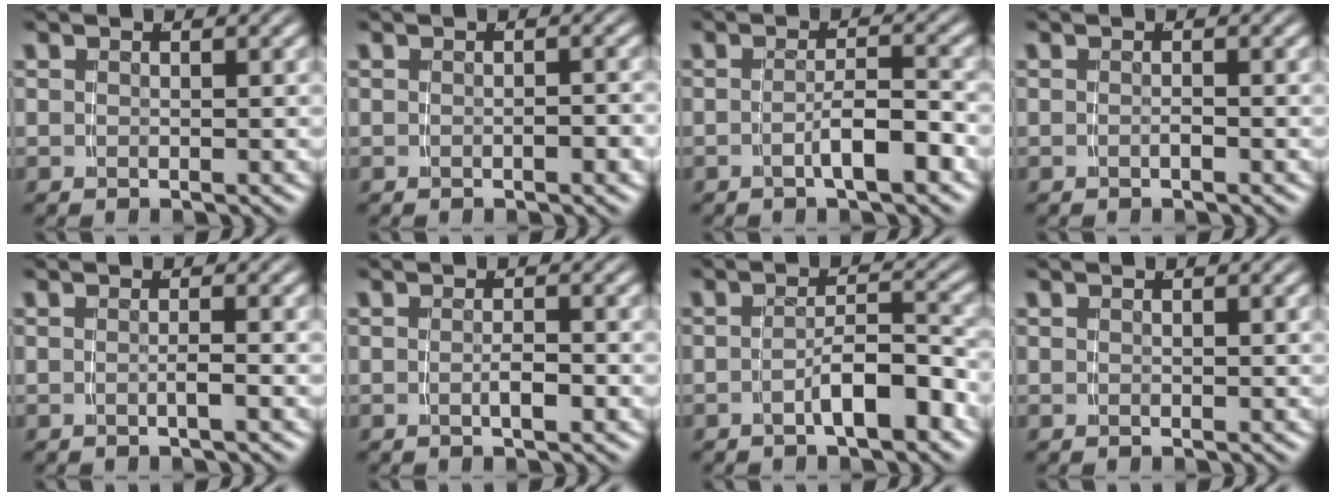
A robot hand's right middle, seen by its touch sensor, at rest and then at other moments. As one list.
[{"total": 0.8, "force": [-0.6, 0.1, 0.4], "torque": [-0.005, 0.003, -0.013]}, {"total": 3.0, "force": [-2.0, 0.0, 2.2], "torque": [-0.026, -0.001, -0.033]}, {"total": 0.5, "force": [-0.5, -0.1, 0.2], "torque": [-0.003, 0.002, -0.010]}, {"total": 0.9, "force": [-0.6, -0.5, 0.5], "torque": [-0.005, 0.000, -0.010]}, {"total": 1.2, "force": [-0.8, -0.1, 0.9], "torque": [-0.014, -0.003, -0.012]}, {"total": 4.0, "force": [-2.9, 0.6, 2.7], "torque": [-0.031, -0.001, -0.045]}, {"total": 0.0}]